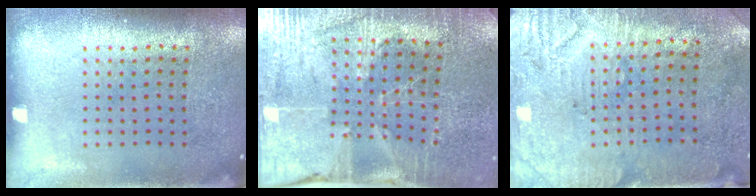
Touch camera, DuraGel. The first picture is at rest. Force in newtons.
{"total": 3.4, "press": 3.4, "slide": 0.3}
{"total": 3.0, "press": 2.5, "slide": 1.6}